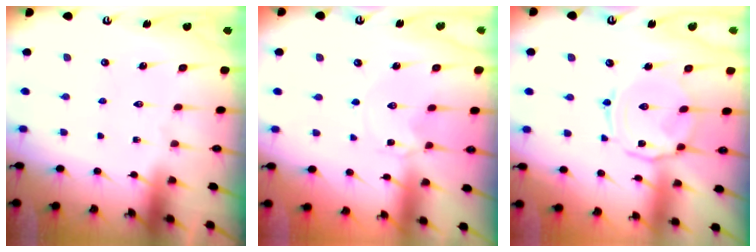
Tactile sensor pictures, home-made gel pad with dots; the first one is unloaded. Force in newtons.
{"total": 1.8, "press": 1.8, "slide": 0.3}
{"total": 7.3, "press": 7.2, "slide": 0.7}